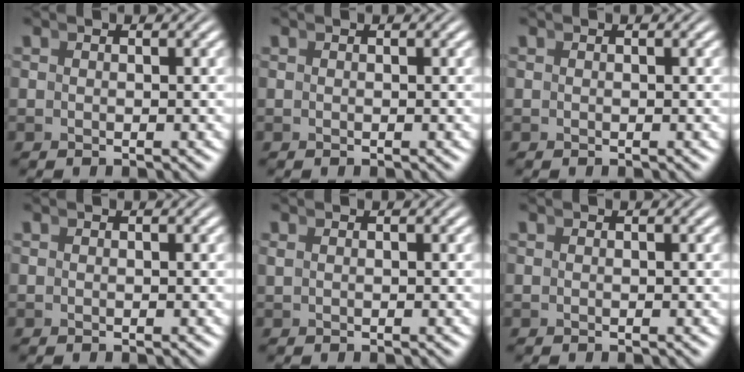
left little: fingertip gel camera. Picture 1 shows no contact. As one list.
[{"total": 0.0}, {"total": 0.0}, {"total": 0.0}, {"total": 0.0}, {"total": 0.0}]